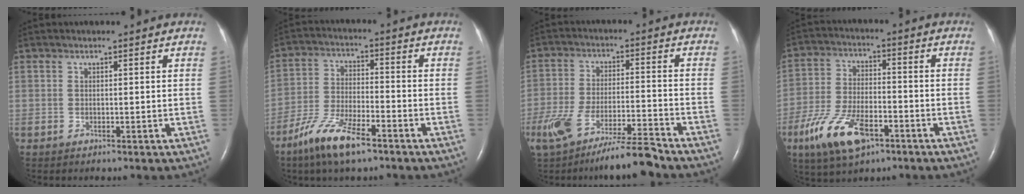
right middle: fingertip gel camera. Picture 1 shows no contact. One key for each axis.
{"total": 10.2, "fx": -6.8, "fy": 2.4, "fz": 7.1, "tx": -0.147, "ty": -0.016, "tz": -0.130}
{"total": 11.9, "fx": -9.6, "fy": 0.7, "fz": 7.1, "tx": -0.133, "ty": -0.017, "tz": -0.166}
{"total": 11.8, "fx": -6.3, "fy": 4.8, "fz": 8.7, "tx": -0.184, "ty": -0.006, "tz": -0.112}